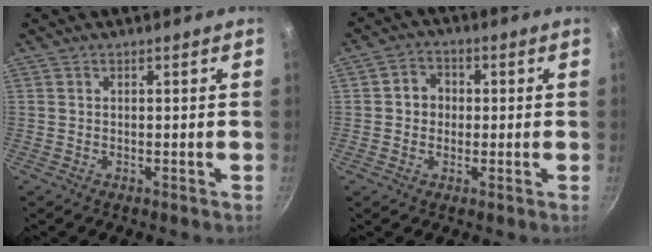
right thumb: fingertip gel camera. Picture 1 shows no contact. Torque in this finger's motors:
{"motor_torque": [-0.03, 0.05, 0.09, -0.06, 0.01]}